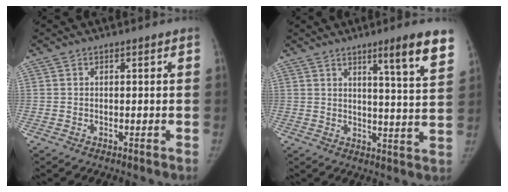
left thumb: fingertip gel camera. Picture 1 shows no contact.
{"total": 10.3, "force": [6.5, 0.3, 8.0], "torque": [-0.100, -0.041, 0.087]}